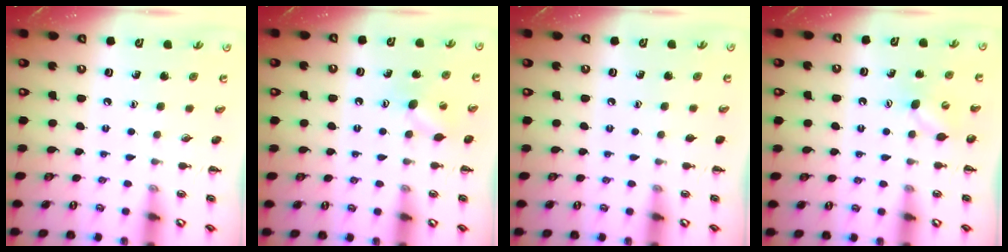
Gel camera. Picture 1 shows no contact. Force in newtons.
{"total": 7.4, "press": 7.3, "slide": 1.4}
{"total": 0.0}
{"total": 5.4, "press": 5.3, "slide": 1.1}